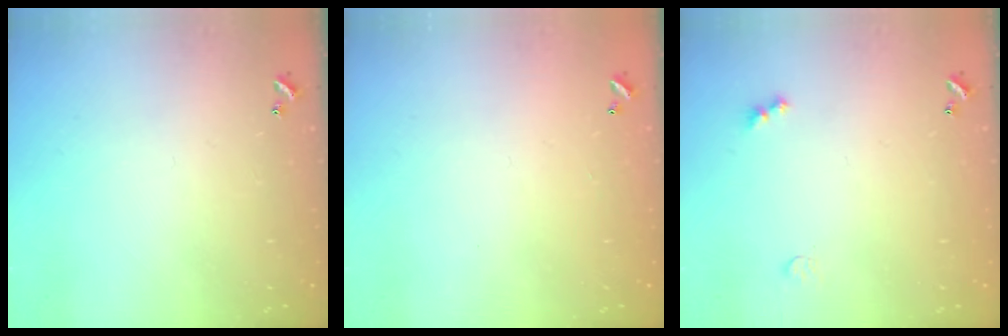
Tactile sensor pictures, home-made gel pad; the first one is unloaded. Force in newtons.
{"total": 3.0, "press": 3.0, "slide": 0.1}
{"total": 4.3, "press": 4.3, "slide": 0.6}